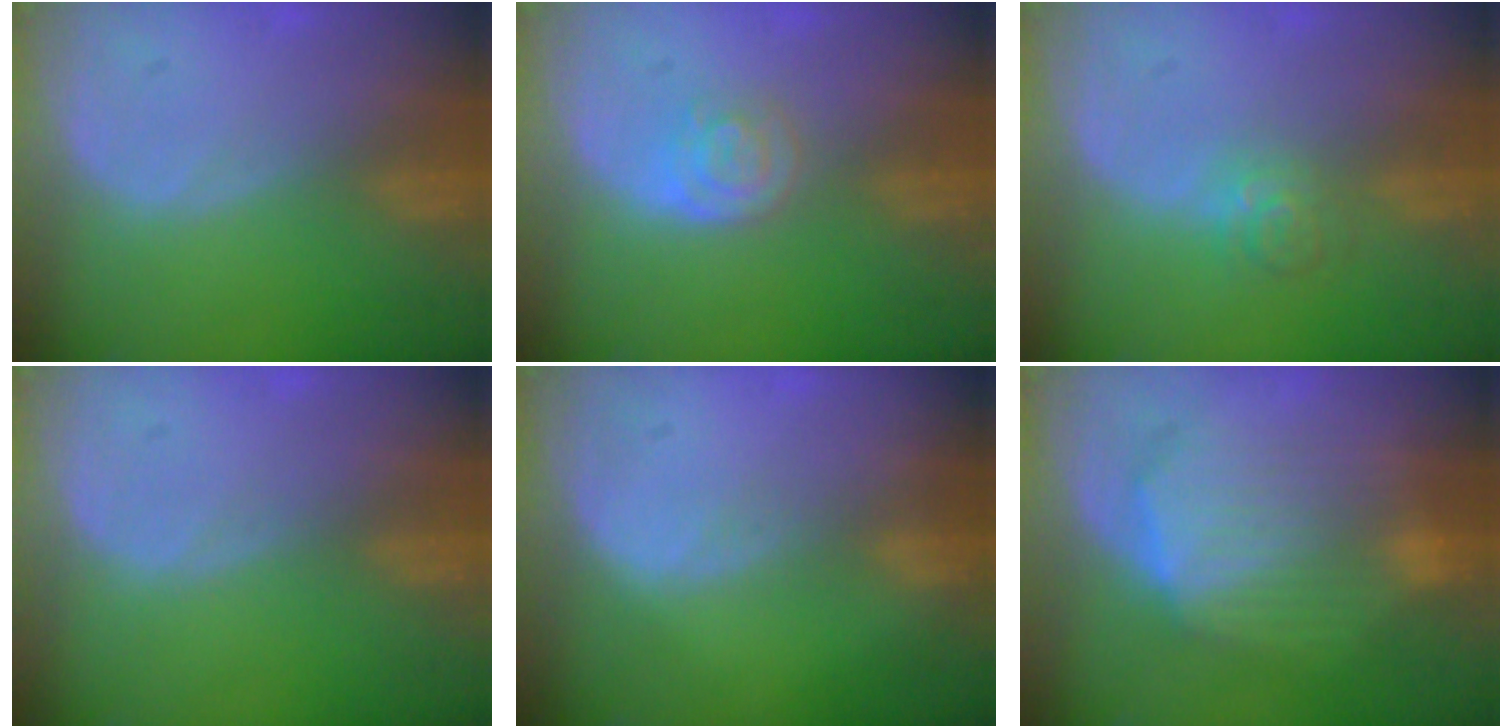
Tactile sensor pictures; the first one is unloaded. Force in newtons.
{"total": 3.3, "press": 3.3, "slide": 0.3}
{"total": 3.6, "press": 3.4, "slide": 1.2}
{"total": 0.0}
{"total": 1.3, "press": 1.3, "slide": 0.1}
{"total": 8.9, "press": 8.9, "slide": 0.4}